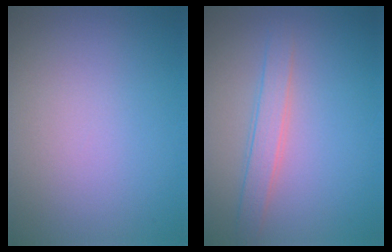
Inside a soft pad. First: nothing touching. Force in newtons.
{"total": 2.3, "press": 2.2, "slide": 0.1}